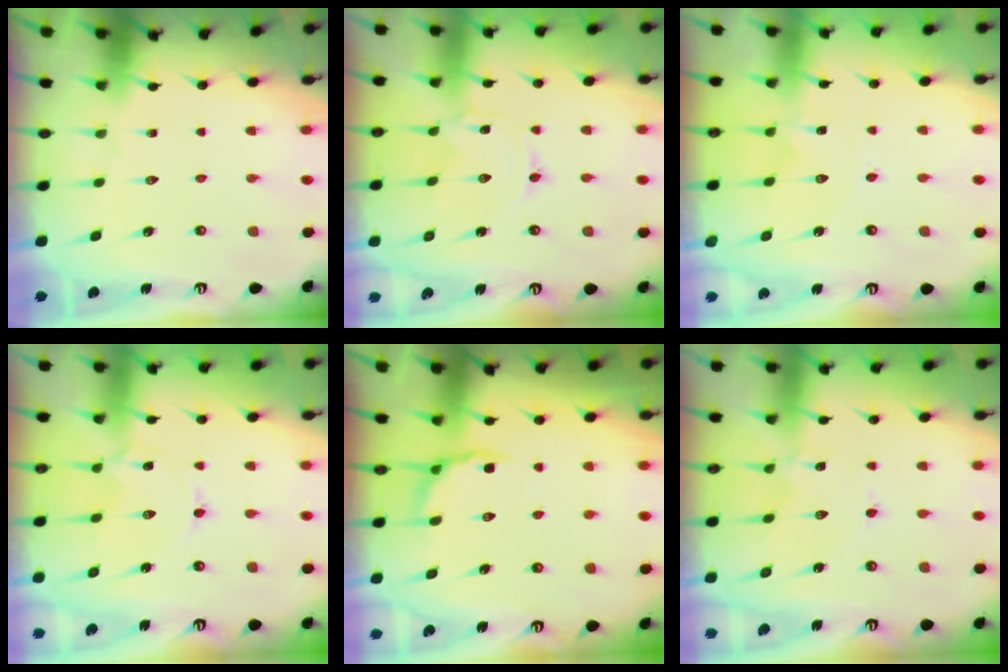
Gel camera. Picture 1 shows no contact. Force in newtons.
{"total": 0.0}
{"total": 0.9, "press": 0.9, "slide": 0.1}
{"total": 0.9, "press": 0.9, "slide": 0.1}
{"total": 3.9, "press": 3.0, "slide": 2.5}
{"total": 2.2, "press": 2.2, "slide": 0.2}